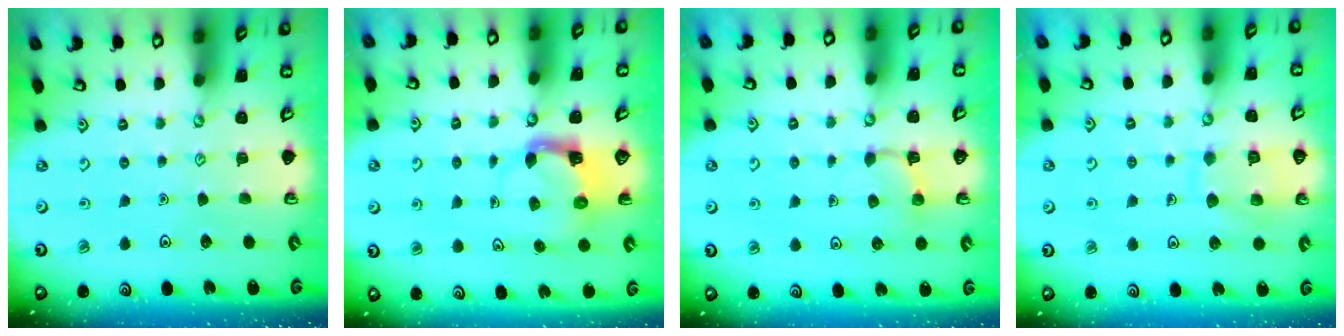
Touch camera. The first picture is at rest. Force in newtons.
{"total": 3.8, "press": 3.7, "slide": 0.7}
{"total": 3.5, "press": 3.4, "slide": 0.8}
{"total": 10.6, "press": 10.6, "slide": 0.9}